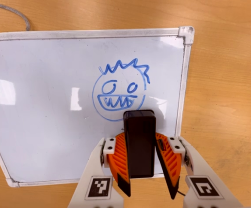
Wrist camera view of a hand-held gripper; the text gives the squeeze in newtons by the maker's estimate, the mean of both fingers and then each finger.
{"total": 5.5, "left": 5.3, "right": 5.6}